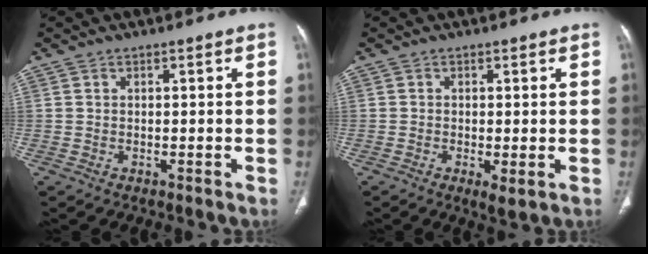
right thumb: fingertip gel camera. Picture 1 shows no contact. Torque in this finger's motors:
{"motor_torque": [-0.30, 0.09, -0.46, 0.02, -0.03]}